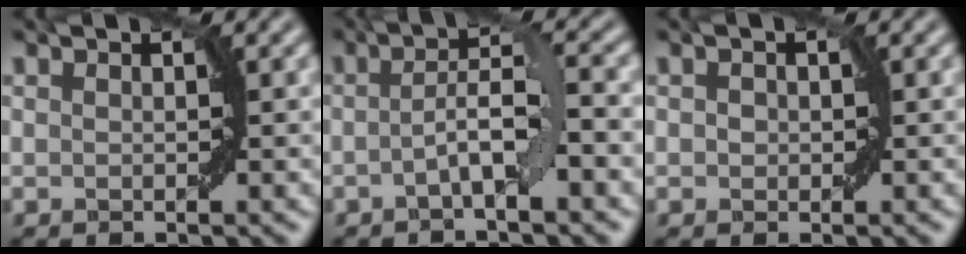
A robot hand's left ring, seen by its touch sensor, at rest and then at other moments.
{"total": 4.0, "force": [-0.9, 0.5, 3.8], "torque": [-0.063, 0.015, -0.024]}
{"total": 0.8, "force": [0.1, 0.7, 0.4], "torque": [-0.004, 0.001, 0.000]}